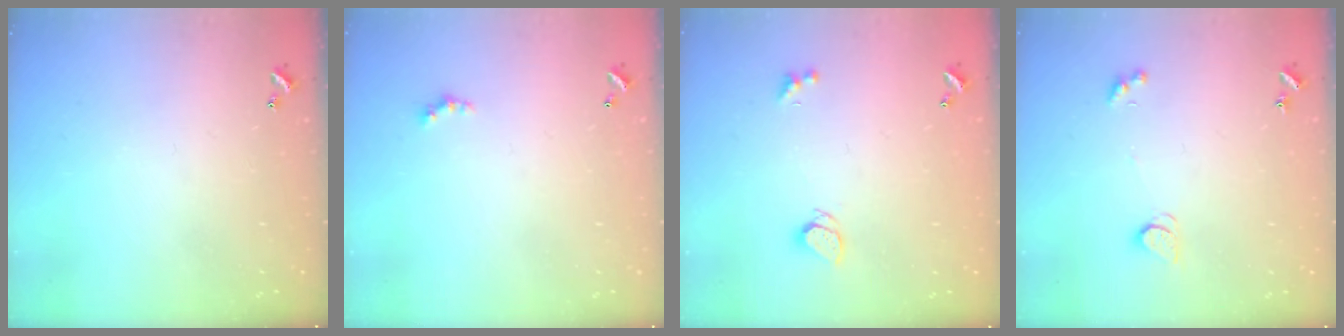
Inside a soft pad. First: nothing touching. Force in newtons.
{"total": 1.7, "press": 1.6, "slide": 0.5}
{"total": 2.3, "press": 2.2, "slide": 0.7}
{"total": 2.3, "press": 2.2, "slide": 0.5}